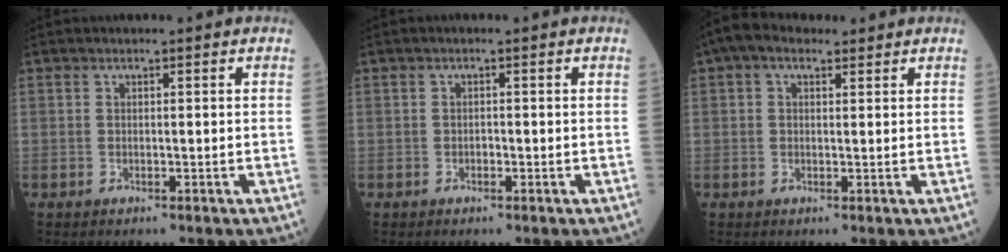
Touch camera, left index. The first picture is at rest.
{"total": 0.6, "force": [-0.2, 0.3, 0.4], "torque": [-0.006, 0.002, -0.006]}
{"total": 3.9, "force": [2.3, 2.1, 2.3], "torque": [-0.055, 0.035, 0.042]}